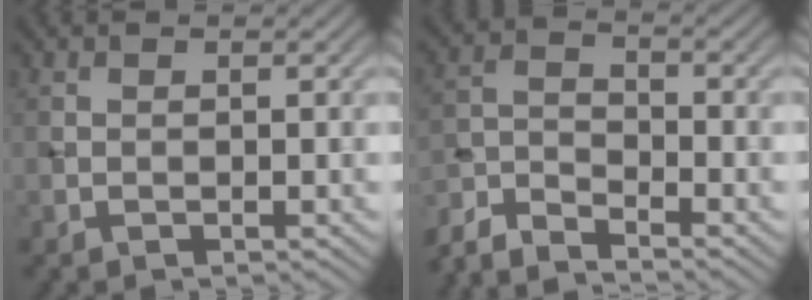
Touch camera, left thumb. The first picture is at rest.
{"total": 6.2, "force": [-5.7, 1.2, 2.1], "torque": [-0.050, -0.013, -0.125]}